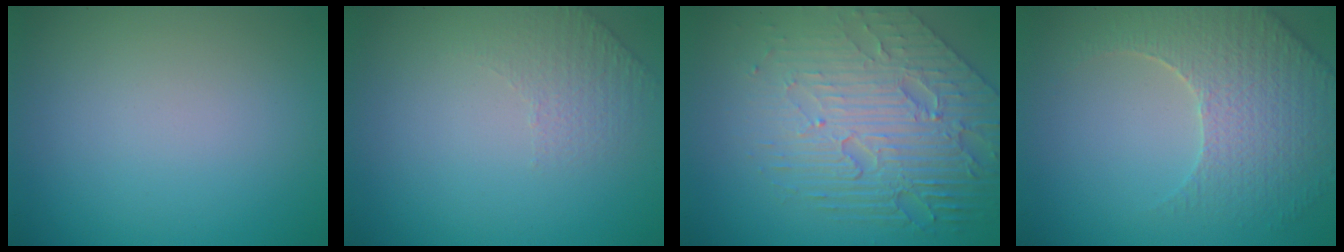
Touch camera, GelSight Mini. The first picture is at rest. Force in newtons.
{"total": 1.3, "press": 0.8, "slide": 1.1}
{"total": 8.4, "press": 5.6, "slide": 6.2}
{"total": 4.5, "press": 4.3, "slide": 1.5}